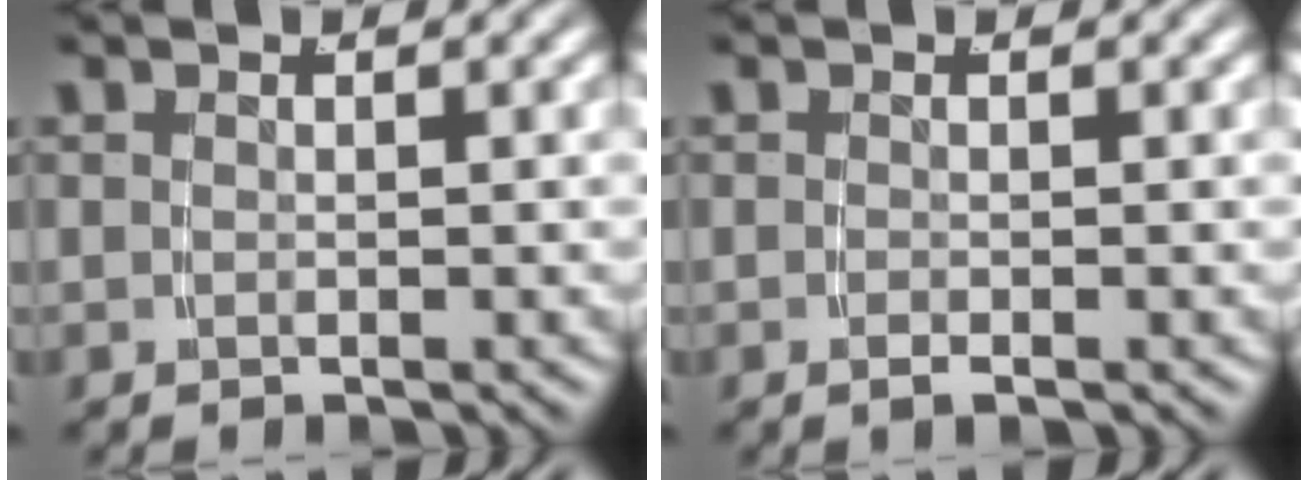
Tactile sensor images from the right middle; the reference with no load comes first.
{"total": 0.8, "force": [-0.6, -0.4, 0.4], "torque": [-0.008, 0.001, -0.009]}